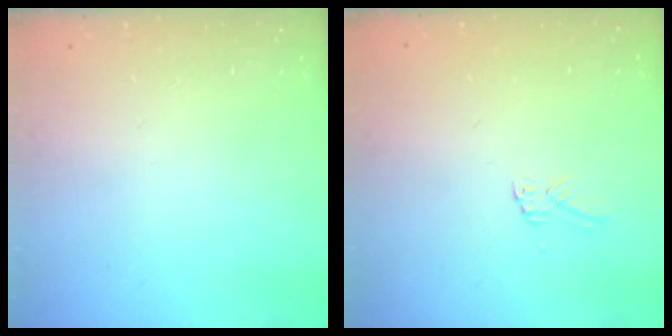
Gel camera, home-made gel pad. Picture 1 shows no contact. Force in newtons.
{"total": 2.9, "press": 2.9, "slide": 0.2}